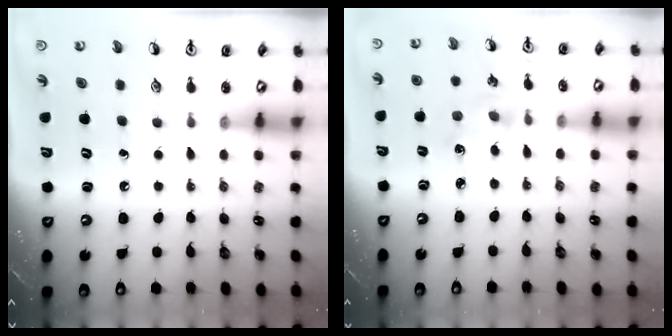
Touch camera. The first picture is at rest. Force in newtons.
{"total": 2.0, "press": 2.0, "slide": 0.3}